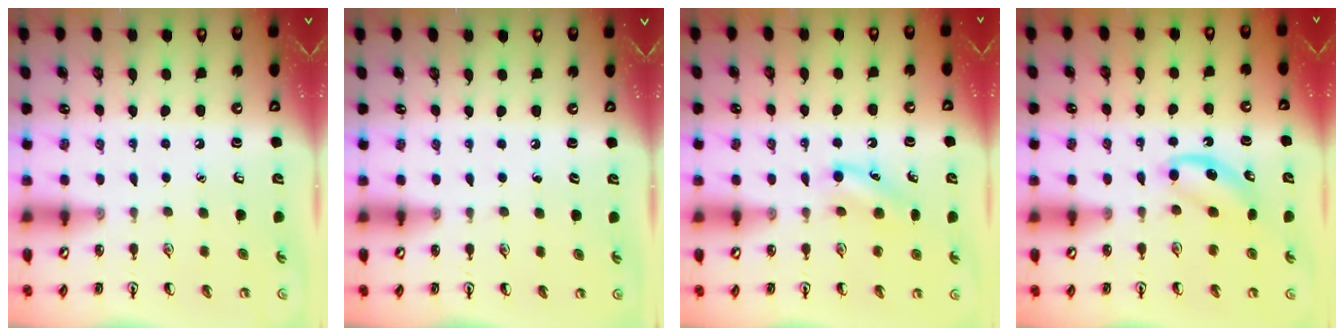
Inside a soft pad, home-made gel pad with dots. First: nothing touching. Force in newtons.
{"total": 0.0}
{"total": 6.0, "press": 5.8, "slide": 1.5}
{"total": 3.9, "press": 3.8, "slide": 1.1}